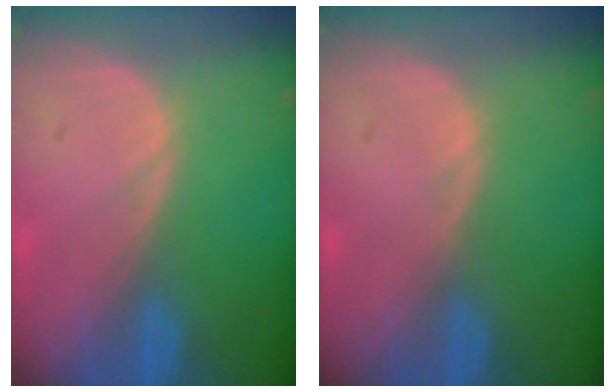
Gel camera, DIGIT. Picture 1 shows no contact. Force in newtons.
{"total": 0.0}